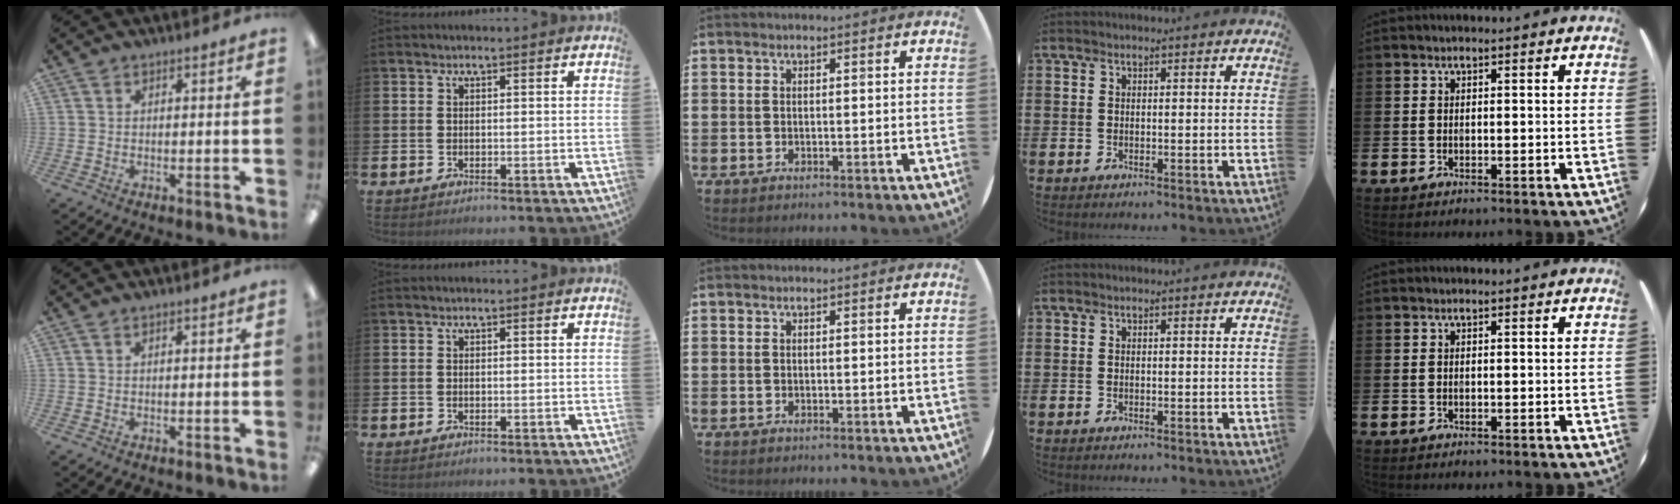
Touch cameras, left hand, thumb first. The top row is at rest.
{}